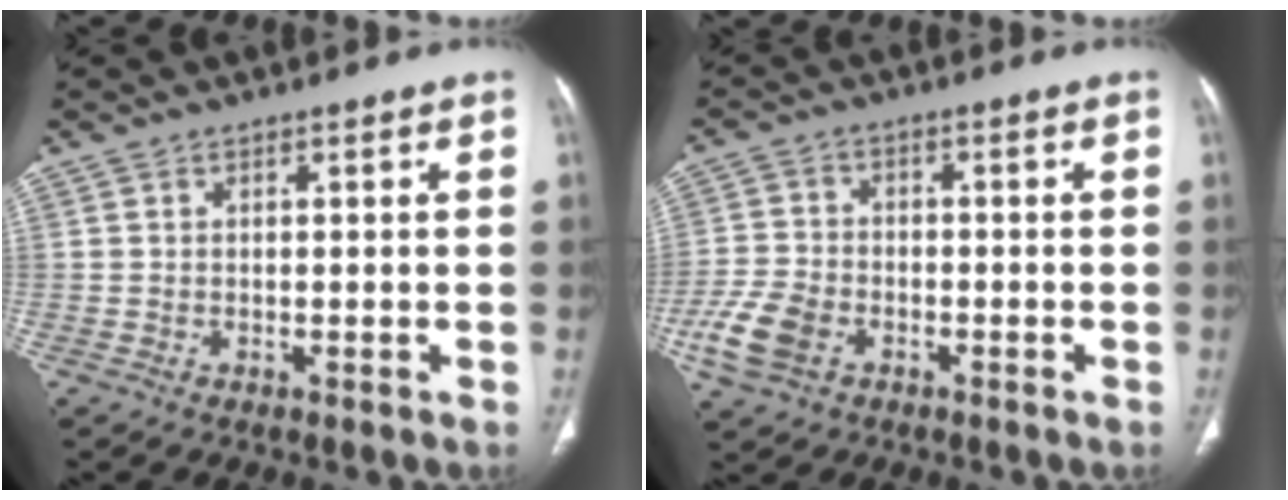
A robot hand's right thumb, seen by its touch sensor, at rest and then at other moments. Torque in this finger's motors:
{"motor_torque": [2.61, 2.40, 0.37, -0.88, 0.09]}